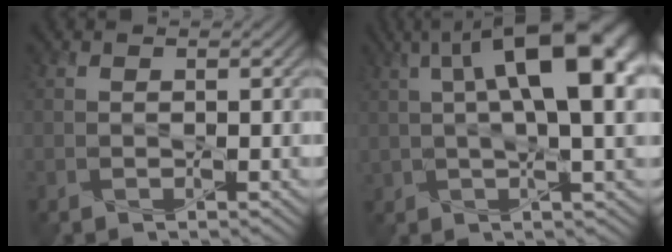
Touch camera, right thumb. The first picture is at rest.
{"total": 14.3, "force": [3.8, 5.1, 12.9], "torque": [-0.191, 0.017, 0.052]}